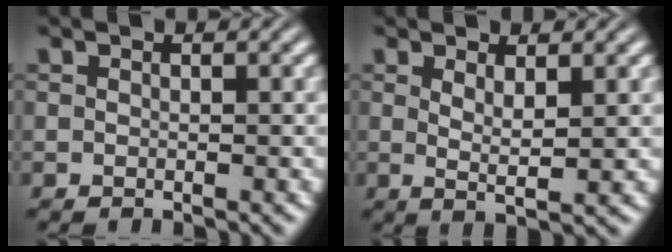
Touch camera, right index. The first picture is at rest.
{"total": 2.4, "force": [0.7, -0.7, 2.2], "torque": [-0.035, -0.016, 0.022]}